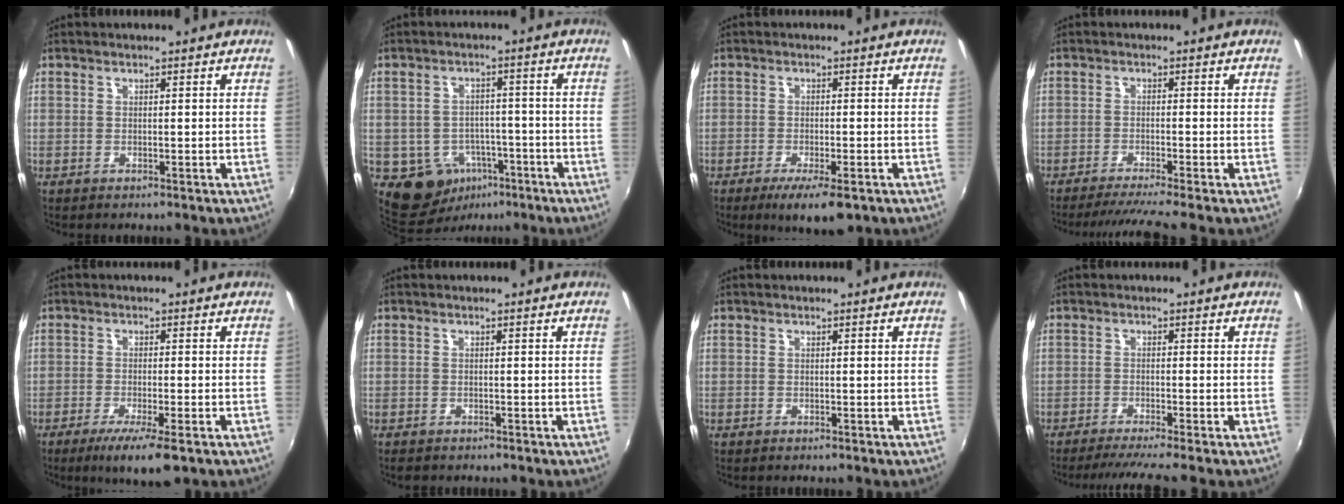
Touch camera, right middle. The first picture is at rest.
{"total": 9.2, "force": [-4.4, 7.3, 3.3], "torque": [-0.076, 0.012, -0.042]}
{"total": 6.8, "force": [-4.3, 1.8, 5.0], "torque": [-0.098, -0.022, -0.068]}
{"total": 6.1, "force": [-5.3, -1.4, 2.8], "torque": [-0.064, -0.013, -0.086]}
{"total": 7.0, "force": [-4.3, 1.1, 5.4], "torque": [-0.109, -0.021, -0.070]}
{"total": 1.3, "force": [-1.1, 0.6, 0.3], "torque": [-0.011, -0.005, -0.018]}
{"total": 0.0}
{"total": 5.4, "force": [-4.7, -1.3, 2.4], "torque": [-0.057, -0.013, -0.077]}